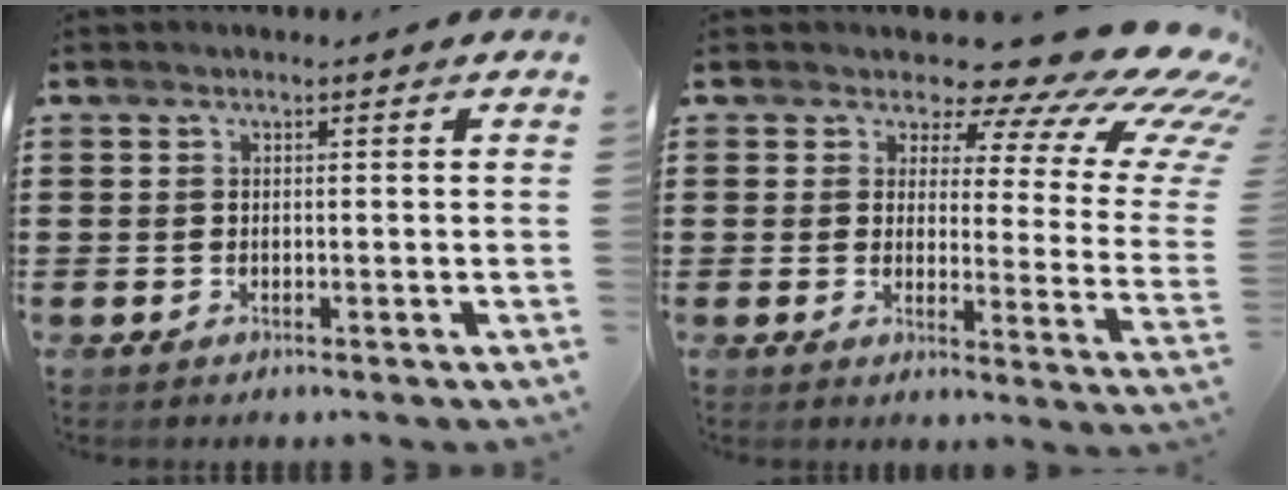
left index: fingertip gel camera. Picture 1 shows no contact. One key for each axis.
{"total": 10.7, "fx": 7.7, "fy": 3.9, "fz": 6.4, "tx": -0.094, "ty": -0.061, "tz": 0.127}